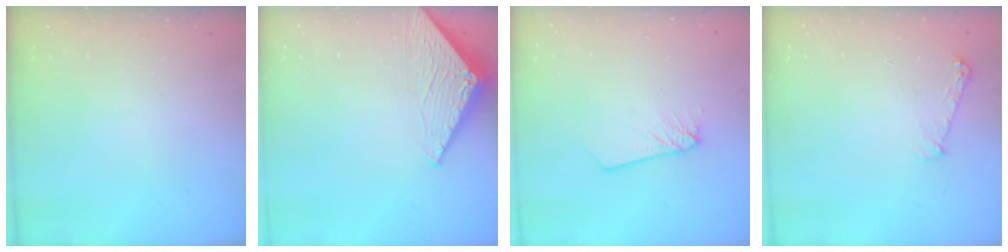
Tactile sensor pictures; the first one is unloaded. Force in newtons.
{"total": 3.0, "press": 3.0, "slide": 0.2}
{"total": 2.7, "press": 2.7, "slide": 0.2}
{"total": 5.4, "press": 5.4, "slide": 0.5}